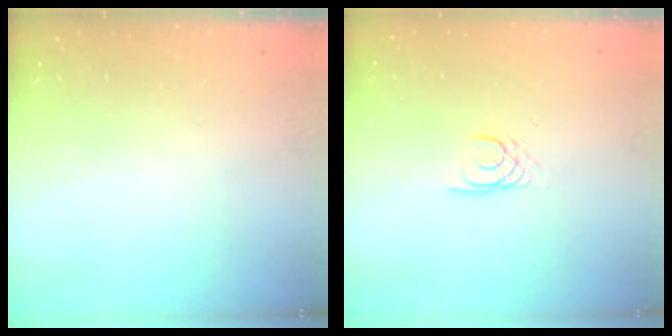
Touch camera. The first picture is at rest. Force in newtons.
{"total": 2.2, "press": 2.2, "slide": 0.1}